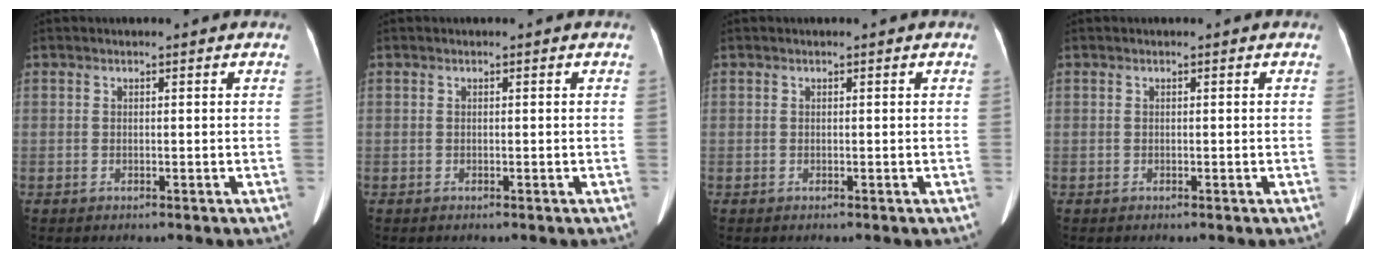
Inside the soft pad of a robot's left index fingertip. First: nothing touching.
{"total": 0.0}
{"total": 0.0}
{"total": 0.0}